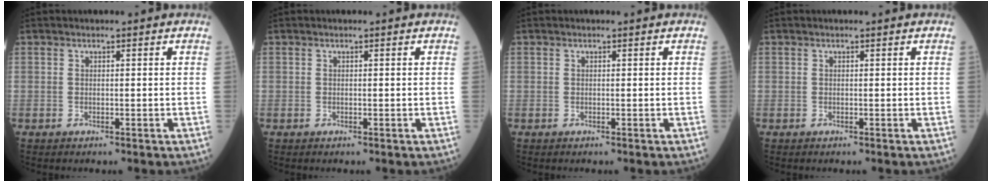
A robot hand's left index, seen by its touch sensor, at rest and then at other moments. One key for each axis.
{"total": 0.0}
{"total": 0.0}
{"total": 0.0}